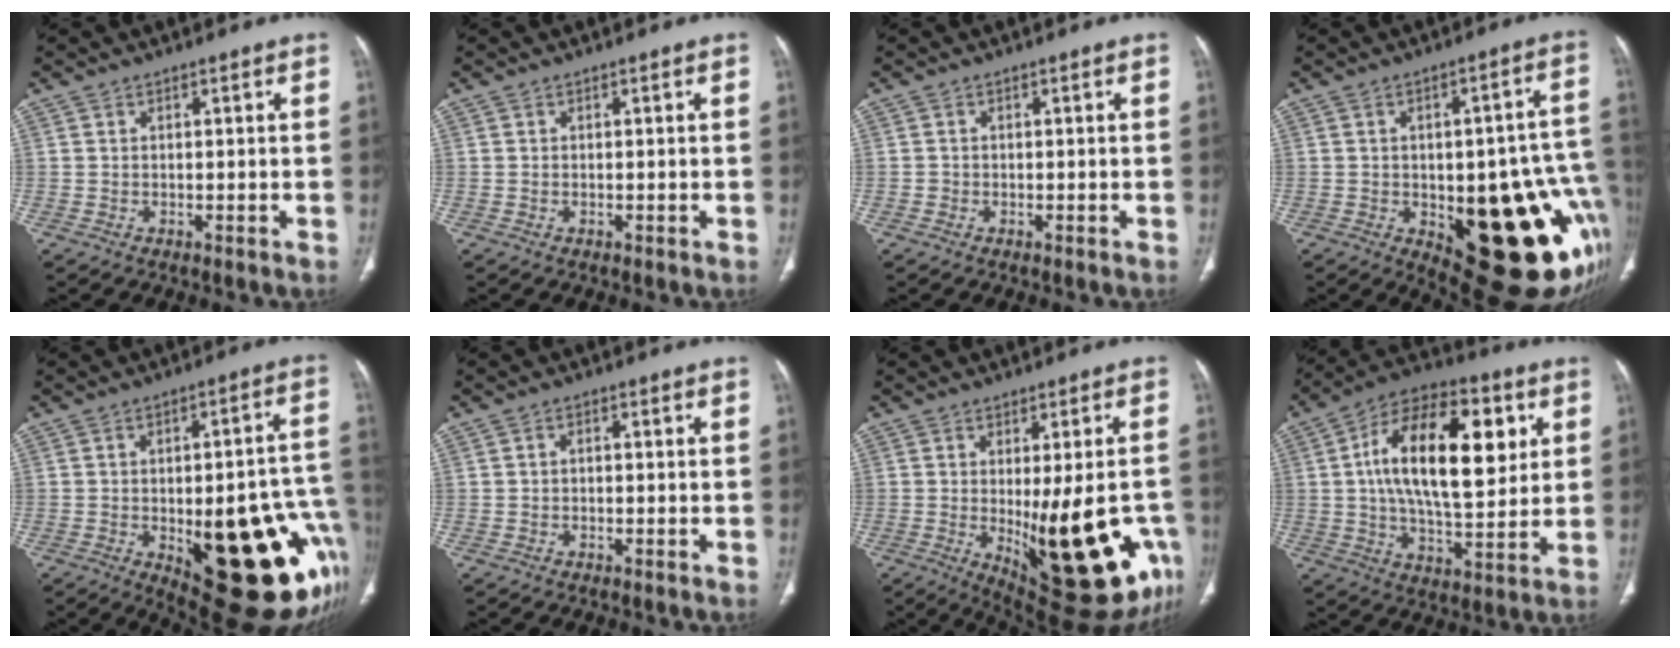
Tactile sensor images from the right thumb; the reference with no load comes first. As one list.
[{"total": 0.0}, {"total": 0.8, "force": [-0.2, 0.7, 0.1], "torque": [0.001, 0.004, -0.003]}, {"total": 27.2, "force": [-7.1, 10.5, 24.1], "torque": [-0.228, 0.015, -0.066]}, {"total": 28.4, "force": [-8.3, 10.4, 25.1], "torque": [-0.239, 0.018, -0.084]}, {"total": 0.9, "force": [-0.2, 0.7, 0.6], "torque": [-0.007, 0.004, -0.007]}, {"total": 22.7, "force": [-5.8, 7.9, 20.4], "torque": [-0.216, -0.017, -0.050]}, {"total": 23.3, "force": [5.2, 11.1, 19.8], "torque": [-0.304, -0.002, 0.075]}]